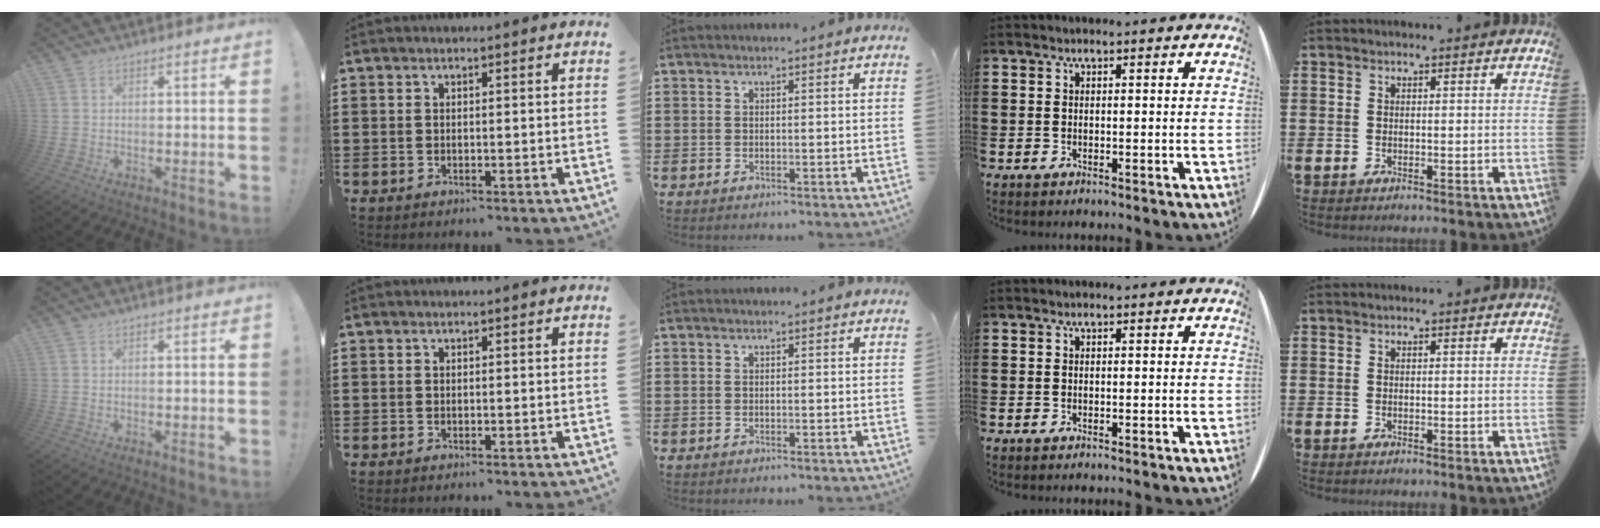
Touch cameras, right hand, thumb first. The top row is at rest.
{}